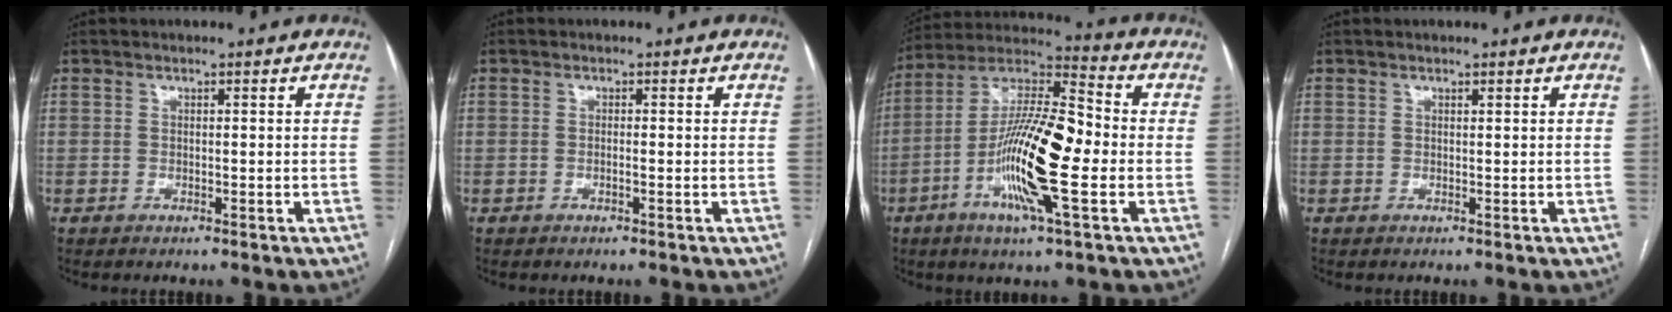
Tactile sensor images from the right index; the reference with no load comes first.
{"total": 0.6, "force": [-0.2, 0.0, 0.6], "torque": [-0.010, 0.002, -0.001]}
{"total": 17.3, "force": [-4.1, 1.9, 16.7], "torque": [-0.323, 0.003, -0.078]}
{"total": 0.0}